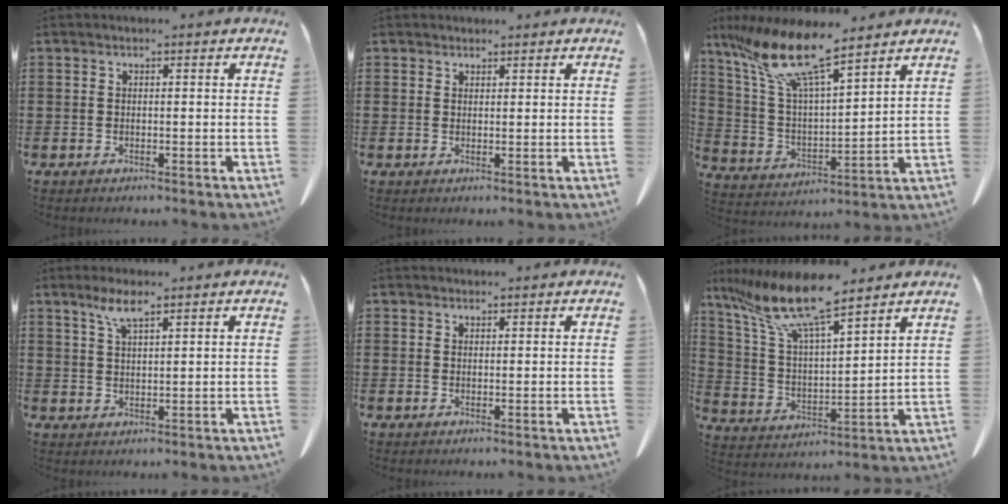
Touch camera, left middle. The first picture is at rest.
{"total": 1.7, "force": [1.5, 0.7, 0.1], "torque": [-0.007, 0.001, 0.032]}
{"total": 12.6, "force": [9.6, 2.0, 7.9], "torque": [-0.201, -0.050, 0.161]}
{"total": 4.1, "force": [2.8, 0.7, 2.9], "torque": [-0.065, 0.003, 0.050]}
{"total": 1.4, "force": [1.2, 0.5, 0.1], "torque": [-0.006, 0.000, 0.026]}
{"total": 11.6, "force": [9.1, 1.0, 7.0], "torque": [-0.182, -0.051, 0.152]}